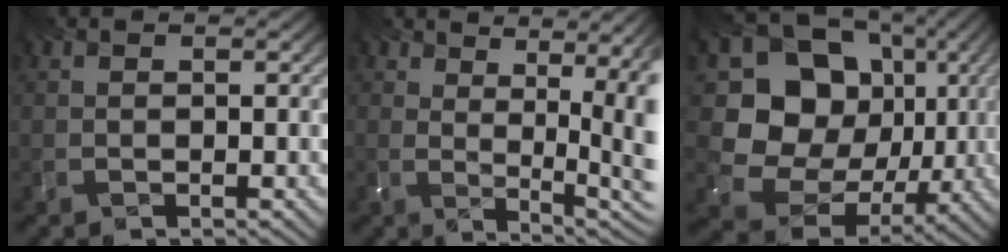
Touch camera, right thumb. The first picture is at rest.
{"total": 7.5, "force": [1.3, 2.8, 6.9], "torque": [-0.126, 0.005, 0.053]}
{"total": 14.0, "force": [-0.4, 12.8, 5.6], "torque": [-0.166, -0.019, 0.008]}